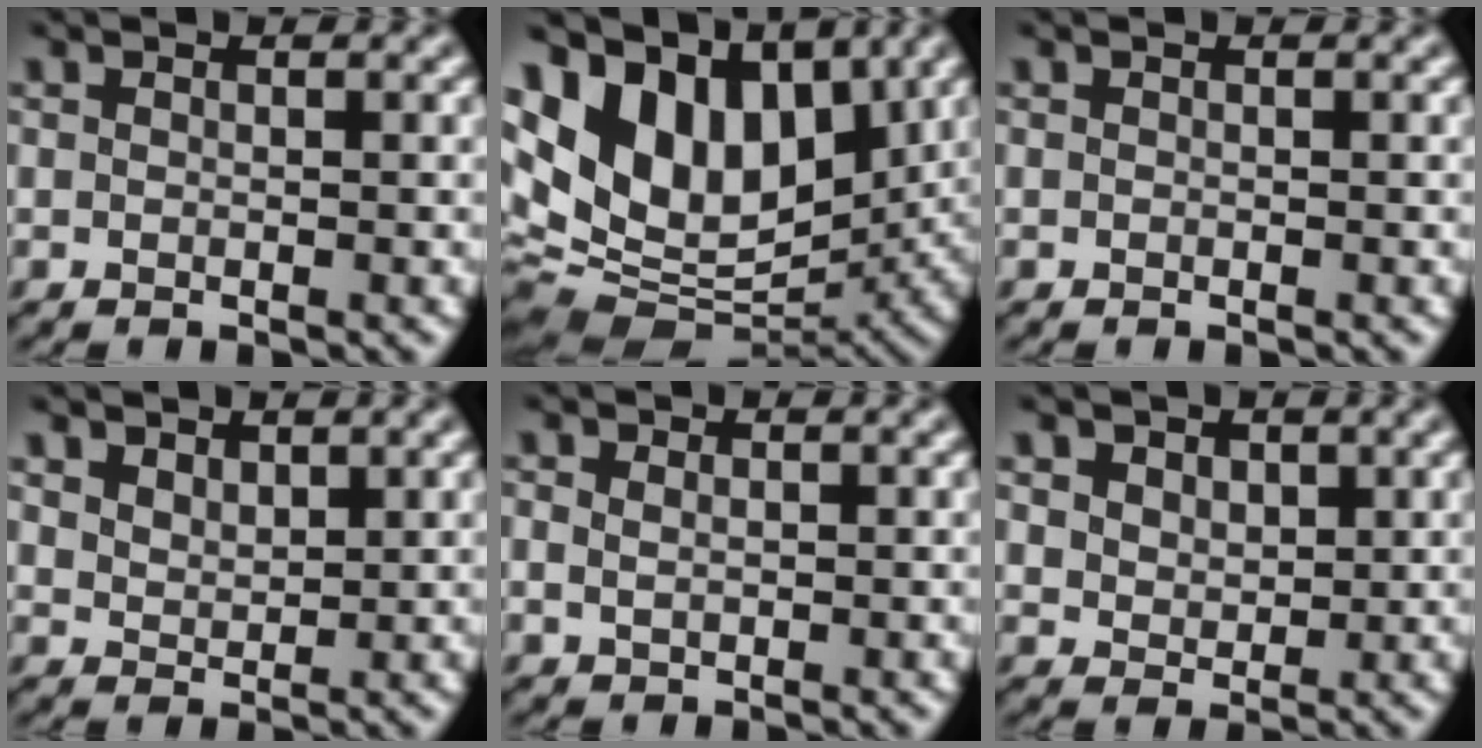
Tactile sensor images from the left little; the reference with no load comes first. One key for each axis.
{"total": 14.0, "fx": 3.2, "fy": 9.1, "fz": 10.2, "tx": -0.207, "ty": 0.019, "tz": 0.051}
{"total": 0.0}
{"total": 2.2, "fx": 1.5, "fy": 1.3, "fz": 0.9, "tx": -0.030, "ty": -0.006, "tz": 0.033}
{"total": 3.0, "fx": 0.9, "fy": 2.4, "fz": 1.6, "tx": -0.029, "ty": 0.020, "tz": -0.004}
{"total": 4.0, "fx": 2.0, "fy": 2.9, "fz": 1.9, "tx": -0.062, "ty": 0.000, "tz": 0.041}